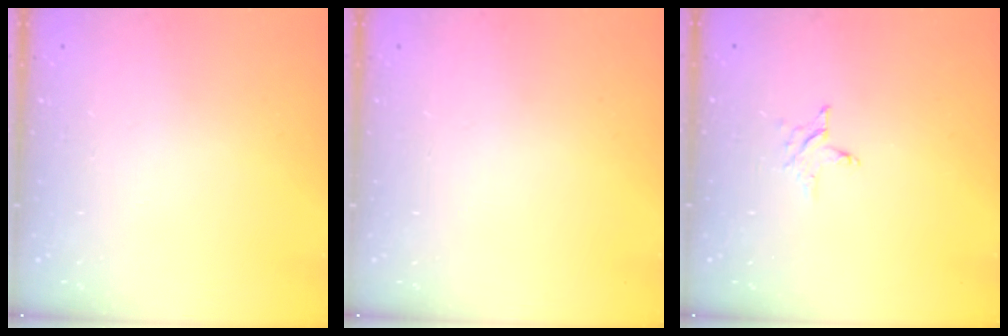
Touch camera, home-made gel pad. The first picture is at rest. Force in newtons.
{"total": 0.0}
{"total": 2.4, "press": 2.4, "slide": 0.1}